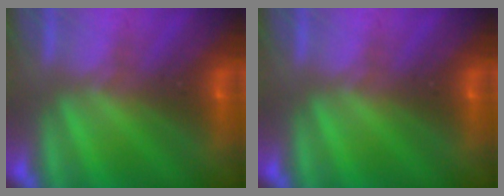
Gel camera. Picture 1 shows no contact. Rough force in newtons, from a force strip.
{"total": 0.0}